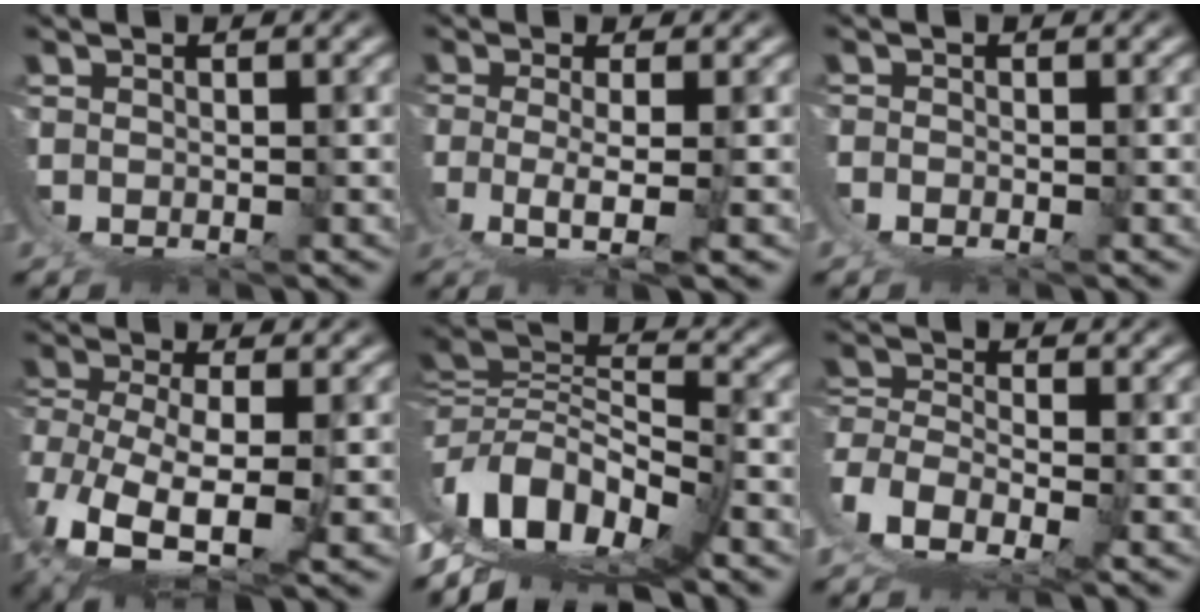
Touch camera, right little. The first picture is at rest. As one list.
[{"total": 3.7, "force": [0.6, 0.8, 3.6], "torque": [-0.088, -0.027, 0.025]}, {"total": 1.4, "force": [-0.2, 1.1, 0.9], "torque": [-0.025, -0.004, -0.002]}, {"total": 9.0, "force": [-0.1, 5.8, 6.9], "torque": [-0.187, -0.058, 0.029]}, {"total": 11.8, "force": [1.1, 7.3, 9.2], "torque": [-0.174, -0.031, 0.030]}, {"total": 10.1, "force": [1.0, 8.6, 5.1], "torque": [-0.162, -0.041, 0.014]}]